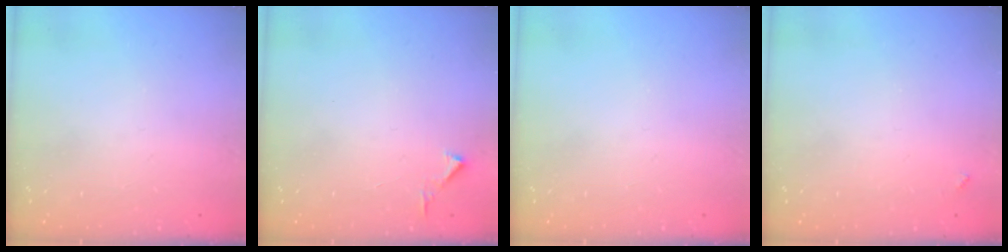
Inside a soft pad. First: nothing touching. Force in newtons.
{"total": 2.8, "press": 2.8, "slide": 0.3}
{"total": 0.0}
{"total": 3.6, "press": 3.6, "slide": 0.2}